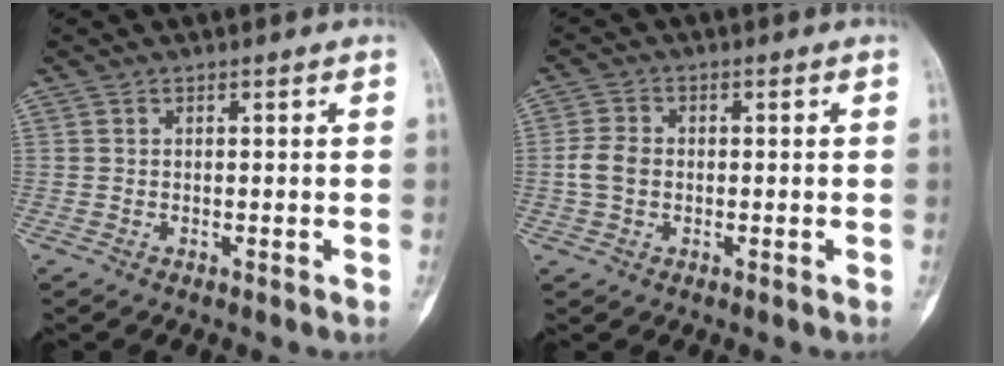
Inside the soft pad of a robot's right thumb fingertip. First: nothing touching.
{"total": 4.3, "force": [-0.4, 3.2, 2.8], "torque": [-0.060, 0.010, -0.012]}